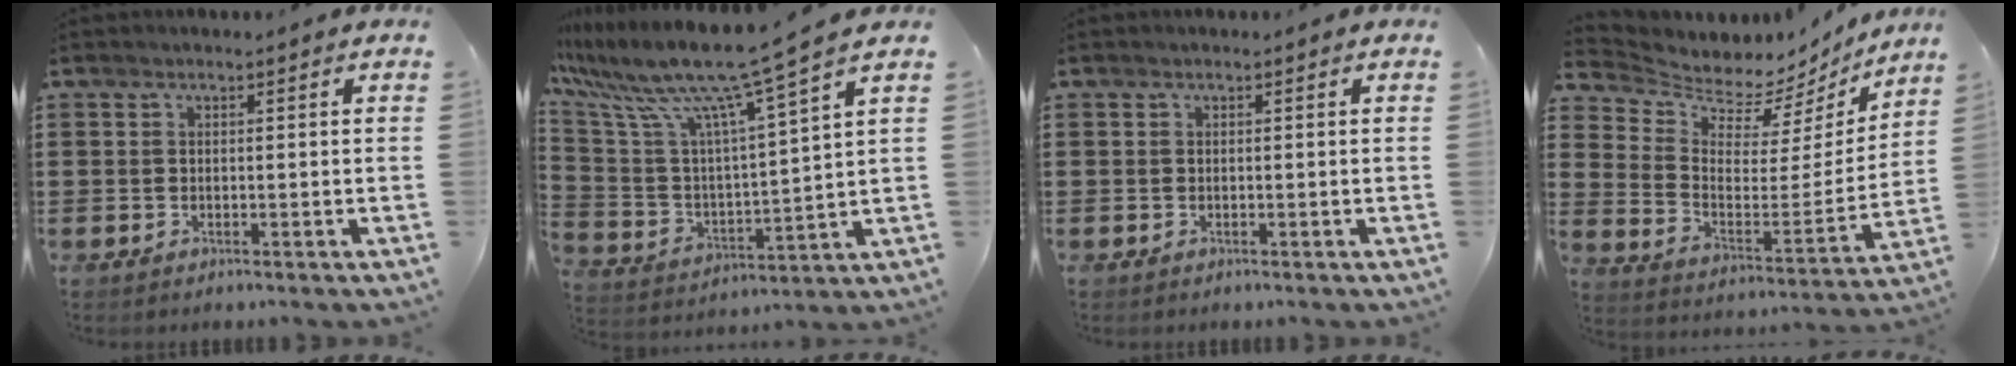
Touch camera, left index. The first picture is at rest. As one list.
[{"total": 10.3, "force": [8.4, -0.5, 6.0], "torque": [-0.155, -0.065, 0.132]}, {"total": 0.0}, {"total": 5.0, "force": [4.7, 1.5, 0.0], "torque": [-0.030, -0.056, 0.075]}]